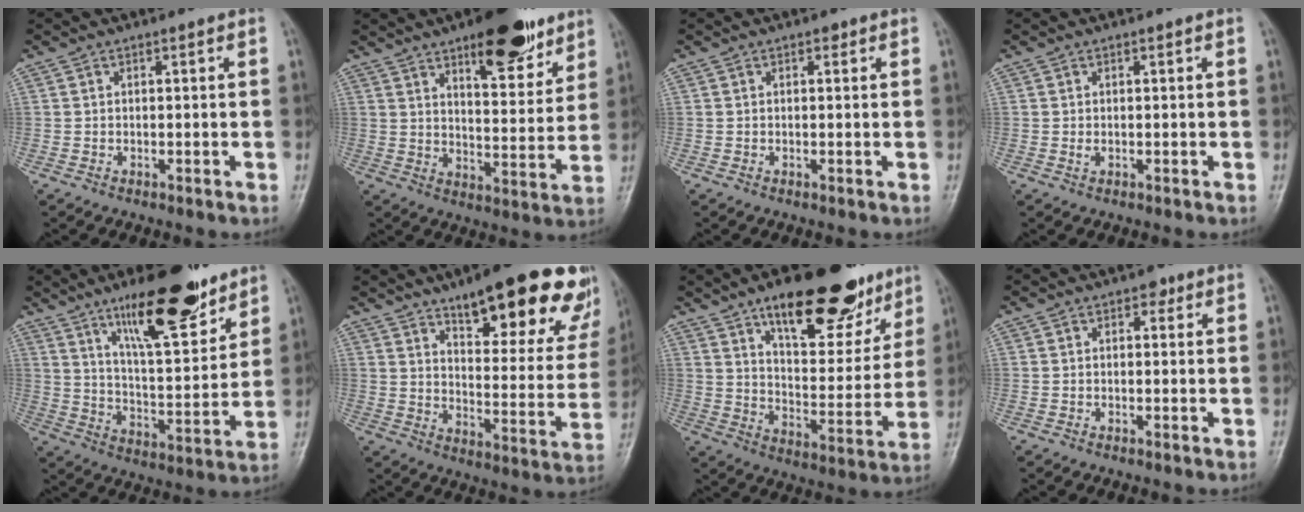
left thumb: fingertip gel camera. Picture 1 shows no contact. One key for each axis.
{"total": 15.6, "fx": 10.1, "fy": 5.9, "fz": 10.4, "tx": -0.104, "ty": -0.055, "tz": 0.150}
{"total": 0.8, "fx": 0.5, "fy": 0.5, "fz": 0.4, "tx": 0.000, "ty": -0.001, "tz": 0.003}
{"total": 0.9, "fx": 0.2, "fy": 0.5, "fz": 0.7, "tx": -0.011, "ty": -0.001, "tz": 0.007}
{"total": 18.0, "fx": 12.0, "fy": 5.3, "fz": 12.4, "tx": -0.163, "ty": -0.069, "tz": 0.201}
{"total": 26.3, "fx": 17.4, "fy": 8.3, "fz": 17.9, "tx": -0.194, "ty": -0.069, "tz": 0.235}
{"total": 22.9, "fx": 14.5, "fy": 9.5, "fz": 15.0, "tx": -0.160, "ty": -0.057, "tz": 0.221}
{"total": 1.6, "fx": 0.8, "fy": 1.2, "fz": 0.9, "tx": 0.002, "ty": 0.000, "tz": 0.005}